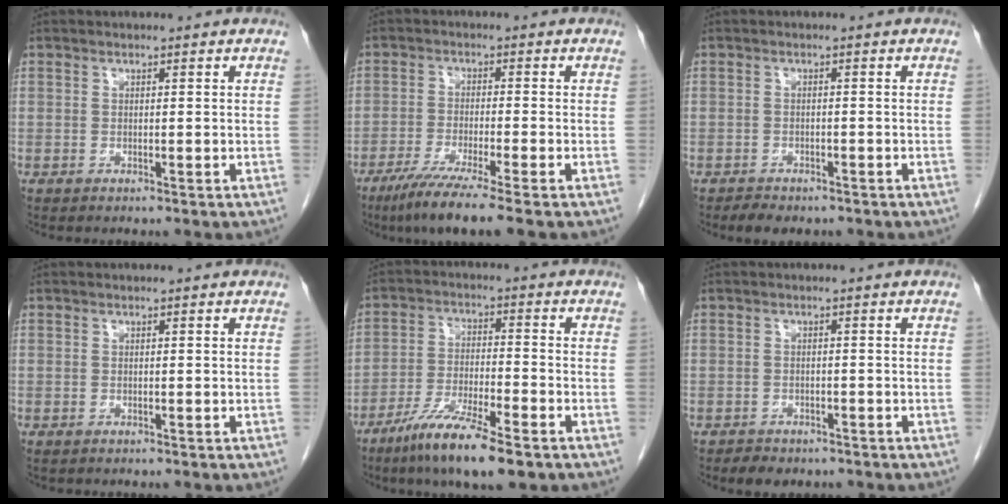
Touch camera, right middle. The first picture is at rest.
{"total": 8.2, "force": [-6.0, -0.9, 5.5], "torque": [-0.093, -0.025, -0.103]}
{"total": 3.6, "force": [-2.9, 1.7, 1.4], "torque": [-0.024, -0.003, -0.038]}
{"total": 0.0}
{"total": 11.3, "force": [-7.5, 1.5, 8.4], "torque": [-0.158, -0.027, -0.131]}
{"total": 3.7, "force": [-2.9, 2.0, 1.2], "torque": [-0.021, -0.001, -0.035]}